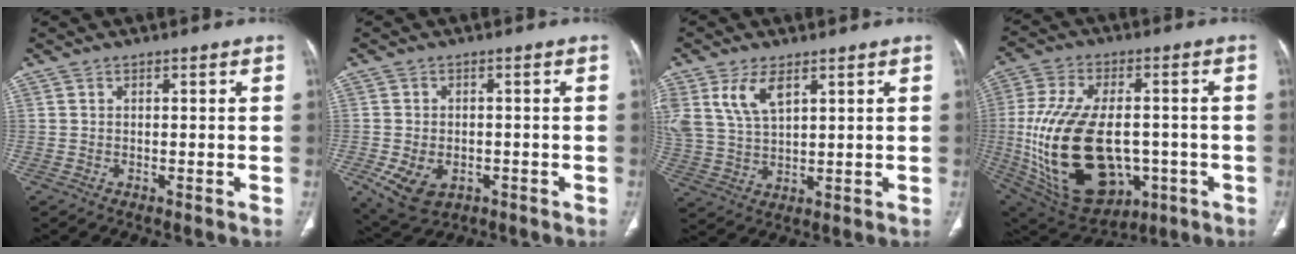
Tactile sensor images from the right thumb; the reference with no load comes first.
{"total": 8.0, "force": [-2.9, 5.5, 5.0], "torque": [-0.089, 0.005, -0.035]}
{"total": 8.6, "force": [4.4, 4.1, 6.1], "torque": [-0.125, -0.010, 0.096]}
{"total": 26.9, "force": [-3.8, 16.0, 21.3], "torque": [-0.427, -0.005, -0.027]}